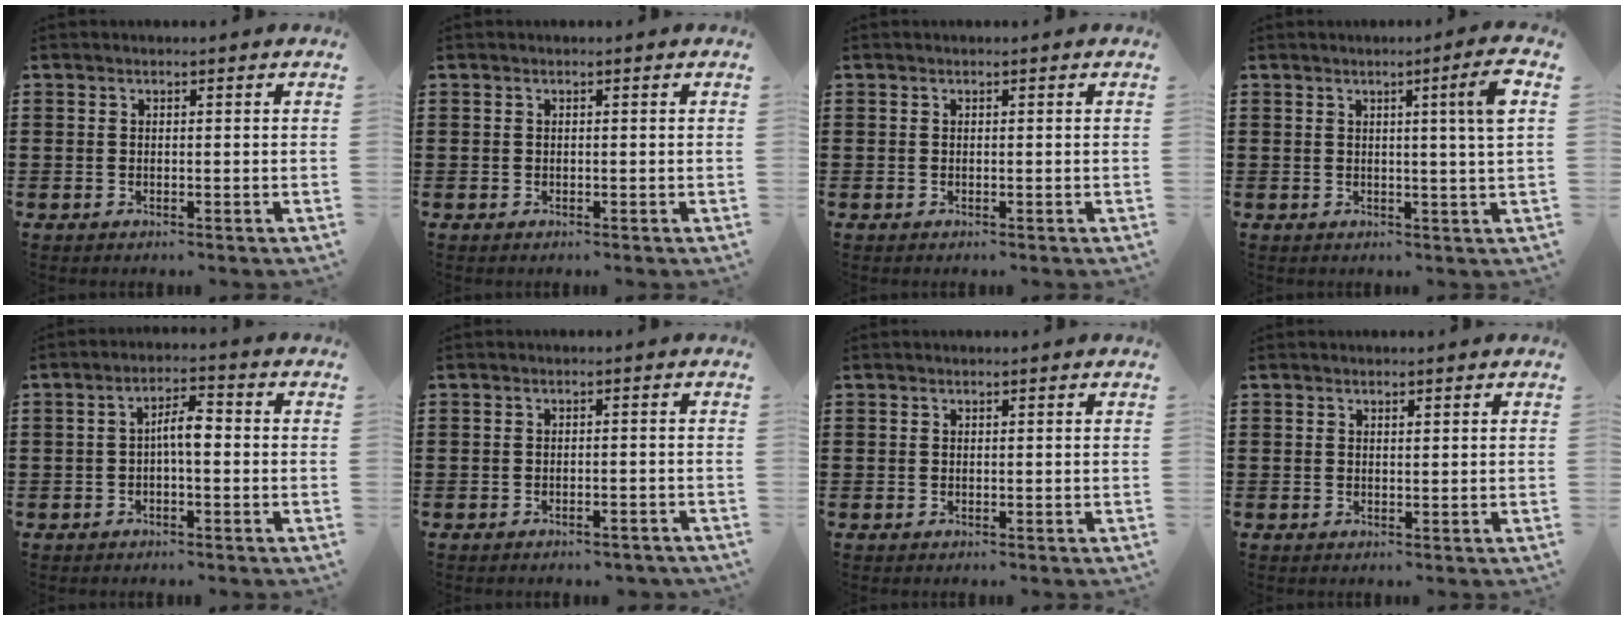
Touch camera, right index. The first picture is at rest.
{"total": 0.0}
{"total": 0.0}
{"total": 5.1, "force": [1.5, -0.9, 4.8], "torque": [-0.075, -0.015, 0.016]}
{"total": 3.7, "force": [-0.5, 1.0, 3.5], "torque": [-0.066, 0.010, -0.012]}
{"total": 1.5, "force": [-1.5, 0.1, 0.2], "torque": [-0.010, -0.002, -0.031]}
{"total": 0.0}
{"total": 0.5, "force": [0.4, 0.2, 0.2], "torque": [-0.004, 0.003, 0.007]}